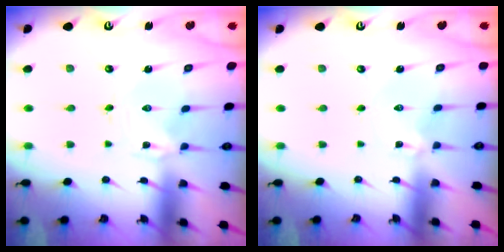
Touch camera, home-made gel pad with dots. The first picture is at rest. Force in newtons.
{"total": 1.0, "press": 1.0, "slide": 0.2}